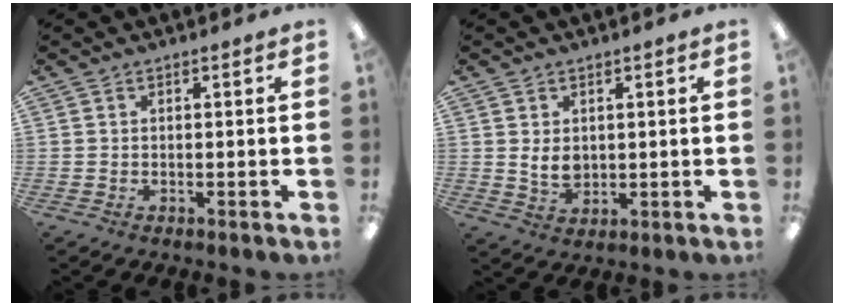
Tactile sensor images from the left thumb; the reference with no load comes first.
{"total": 4.5, "force": [1.0, 3.4, 2.8], "torque": [-0.048, -0.004, 0.015]}